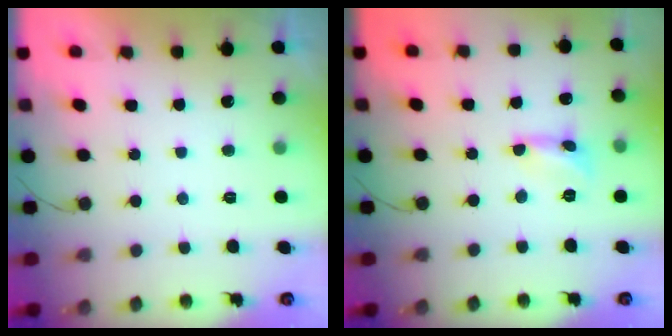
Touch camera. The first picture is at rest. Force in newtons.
{"total": 2.4, "press": 2.4, "slide": 0.2}